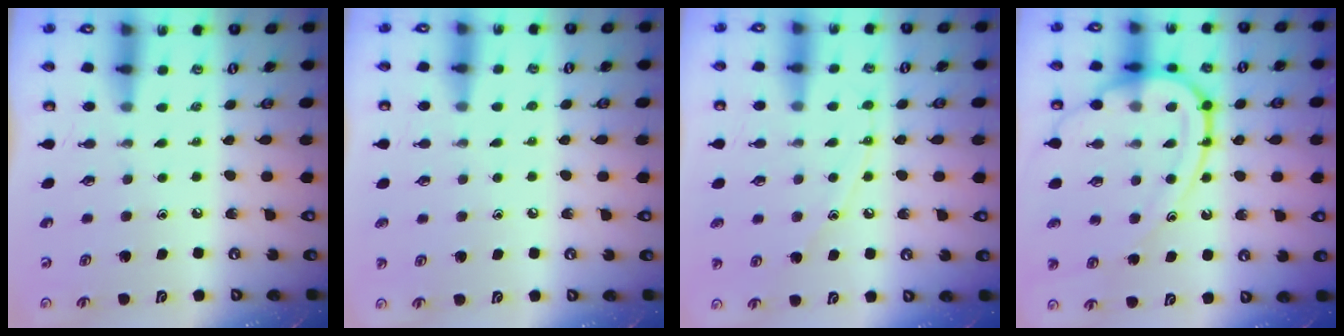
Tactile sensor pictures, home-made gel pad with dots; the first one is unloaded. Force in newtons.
{"total": 3.9, "press": 3.7, "slide": 0.9}
{"total": 8.0, "press": 7.9, "slide": 0.6}
{"total": 15.2, "press": 15.2, "slide": 1.0}